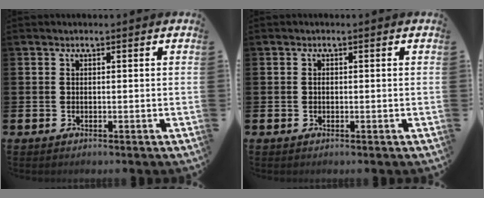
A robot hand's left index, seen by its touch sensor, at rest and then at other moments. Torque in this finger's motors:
{"motor_torque": [-0.04, 0.01, -0.02, 0.02]}